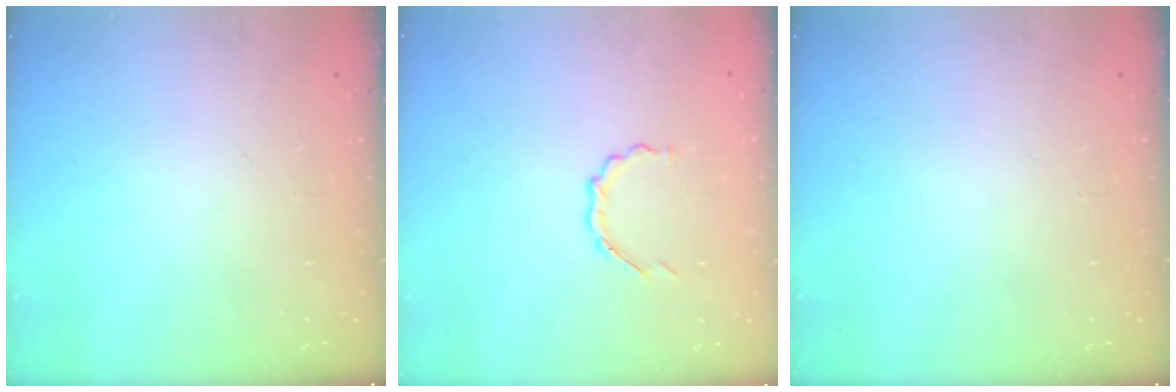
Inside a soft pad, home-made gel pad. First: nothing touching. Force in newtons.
{"total": 3.3, "press": 3.1, "slide": 1.0}
{"total": 0.0}